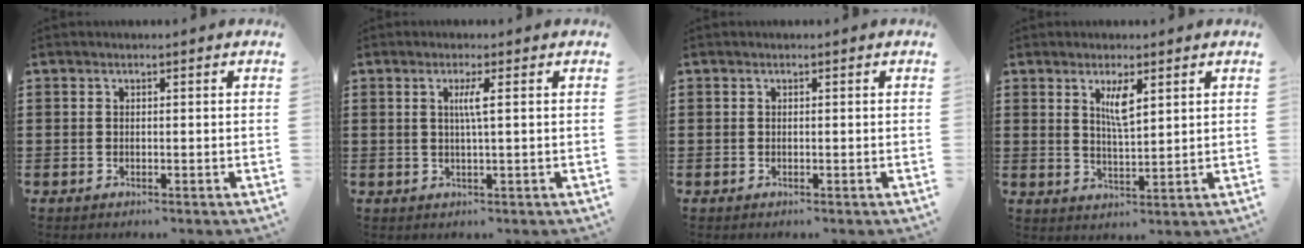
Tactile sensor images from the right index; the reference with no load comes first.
{"total": 2.6, "force": [0.5, -0.2, 2.5], "torque": [-0.051, -0.004, 0.004]}
{"total": 0.0}
{"total": 4.1, "force": [2.0, 1.0, 3.5], "torque": [-0.065, 0.003, 0.030]}